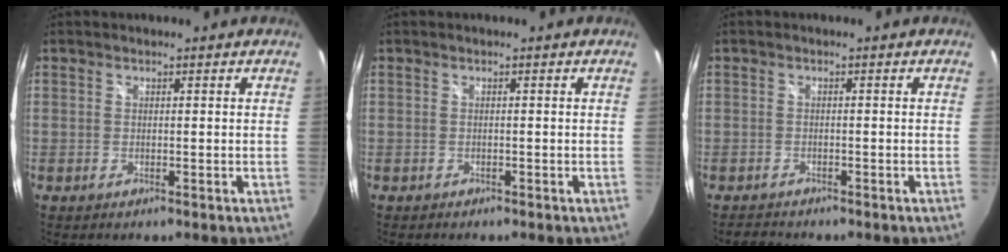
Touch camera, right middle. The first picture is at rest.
{"total": 0.6, "force": [-0.5, 0.3, 0.1], "torque": [-0.005, 0.001, -0.006]}
{"total": 1.8, "force": [-1.8, 0.4, -0.1], "torque": [-0.010, 0.004, -0.034]}